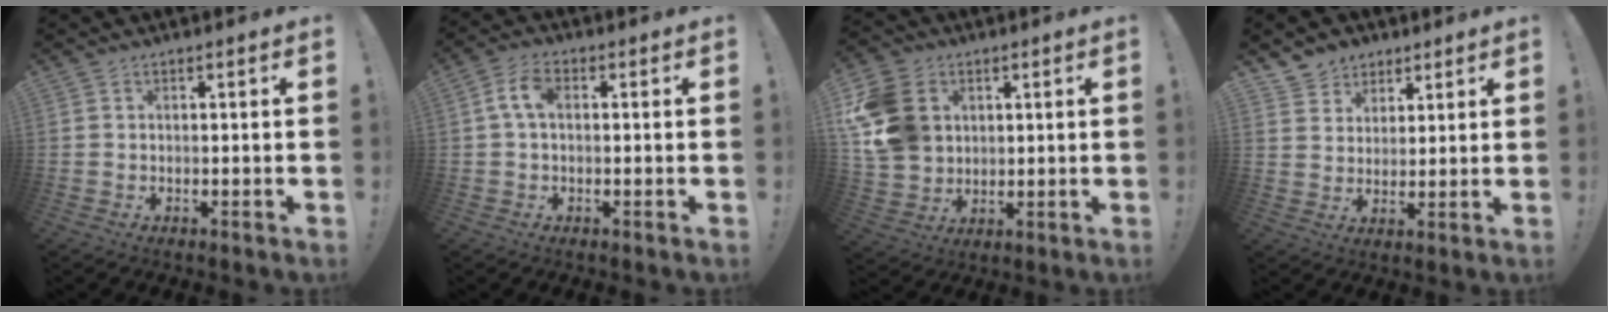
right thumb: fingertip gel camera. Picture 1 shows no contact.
{"total": 6.1, "force": [0.9, 3.5, 4.9], "torque": [-0.091, 0.010, 0.017]}
{"total": 16.0, "force": [4.4, 12.8, 8.4], "torque": [-0.162, -0.012, 0.092]}
{"total": 6.7, "force": [4.2, 5.3, 0.4], "torque": [-0.010, -0.033, 0.085]}